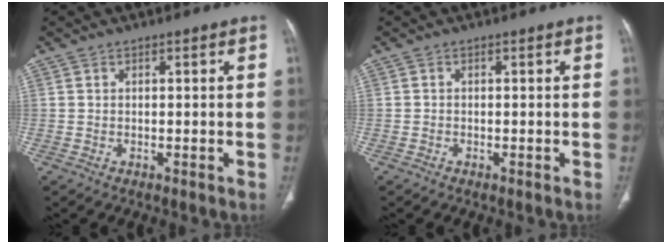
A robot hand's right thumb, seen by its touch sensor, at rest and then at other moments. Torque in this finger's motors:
{"motor_torque": [3.32, 1.69, 0.03, -0.48, -0.02]}